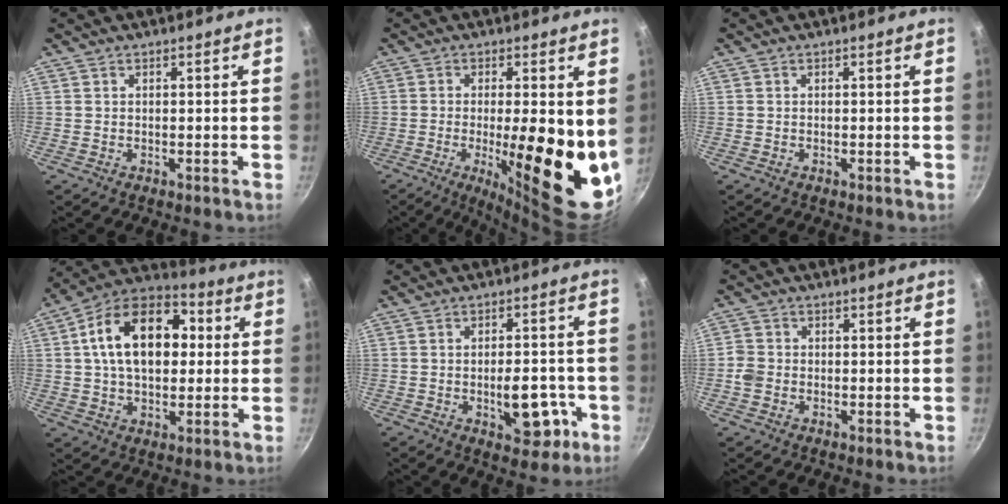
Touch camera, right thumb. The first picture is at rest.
{"total": 18.3, "force": [-1.5, 5.6, 17.4], "torque": [-0.230, -0.022, -0.017]}
{"total": 0.0}
{"total": 19.0, "force": [3.0, 12.3, 14.2], "torque": [-0.204, 0.026, 0.031]}
{"total": 9.3, "force": [-2.8, 5.0, 7.4], "torque": [-0.072, 0.014, -0.028]}
{"total": 2.8, "force": [-1.0, 2.3, 1.2], "torque": [-0.019, 0.014, -0.022]}